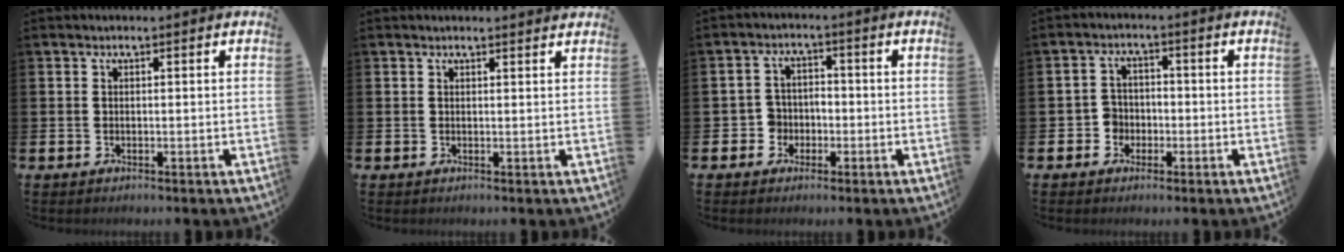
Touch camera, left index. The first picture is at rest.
{"total": 0.7, "force": [0.7, -0.1, 0.1], "torque": [0.004, -0.003, 0.012]}
{"total": 3.5, "force": [-1.7, 3.0, 0.5], "torque": [-0.025, 0.009, -0.037]}
{"total": 3.2, "force": [-1.6, 2.7, 0.5], "torque": [-0.023, 0.009, -0.036]}